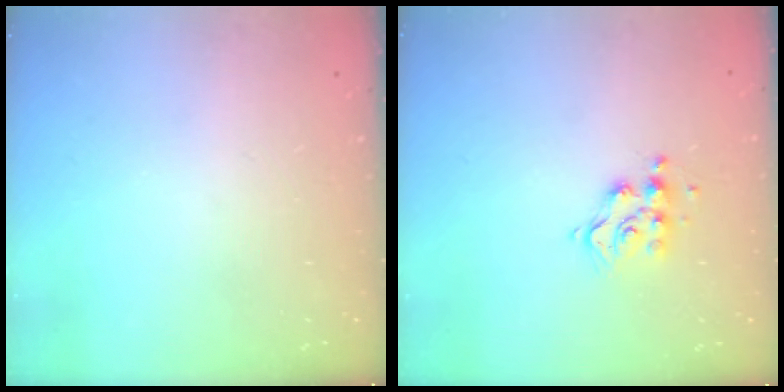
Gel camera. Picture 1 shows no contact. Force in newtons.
{"total": 9.0, "press": 9.0, "slide": 0.5}